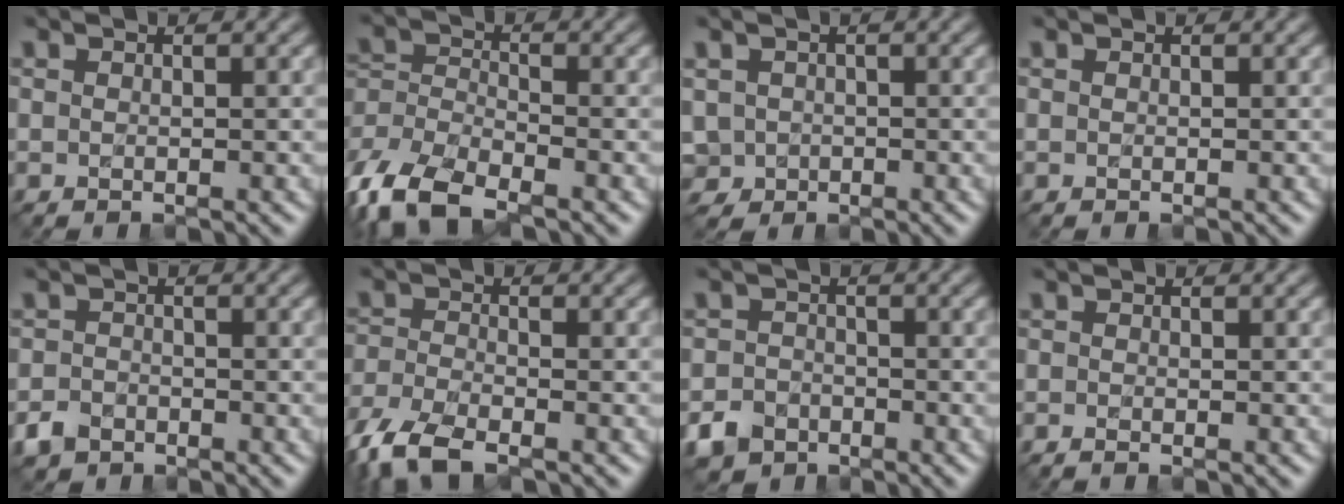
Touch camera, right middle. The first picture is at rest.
{"total": 6.6, "force": [-4.6, 3.0, 3.7], "torque": [-0.087, -0.001, -0.096]}
{"total": 1.2, "force": [0.0, 1.1, -0.5], "torque": [0.011, 0.003, -0.001]}
{"total": 0.0}
{"total": 1.5, "force": [-1.2, 0.9, -0.2], "torque": [0.003, 0.009, -0.029]}
{"total": 5.8, "force": [-4.4, 1.9, 3.3], "torque": [-0.081, -0.011, -0.096]}
{"total": 2.2, "force": [-1.6, 1.6, 0.0], "torque": [-0.002, 0.008, -0.034]}
{"total": 0.7, "force": [-0.6, 0.0, 0.3], "torque": [-0.005, -0.002, -0.017]}